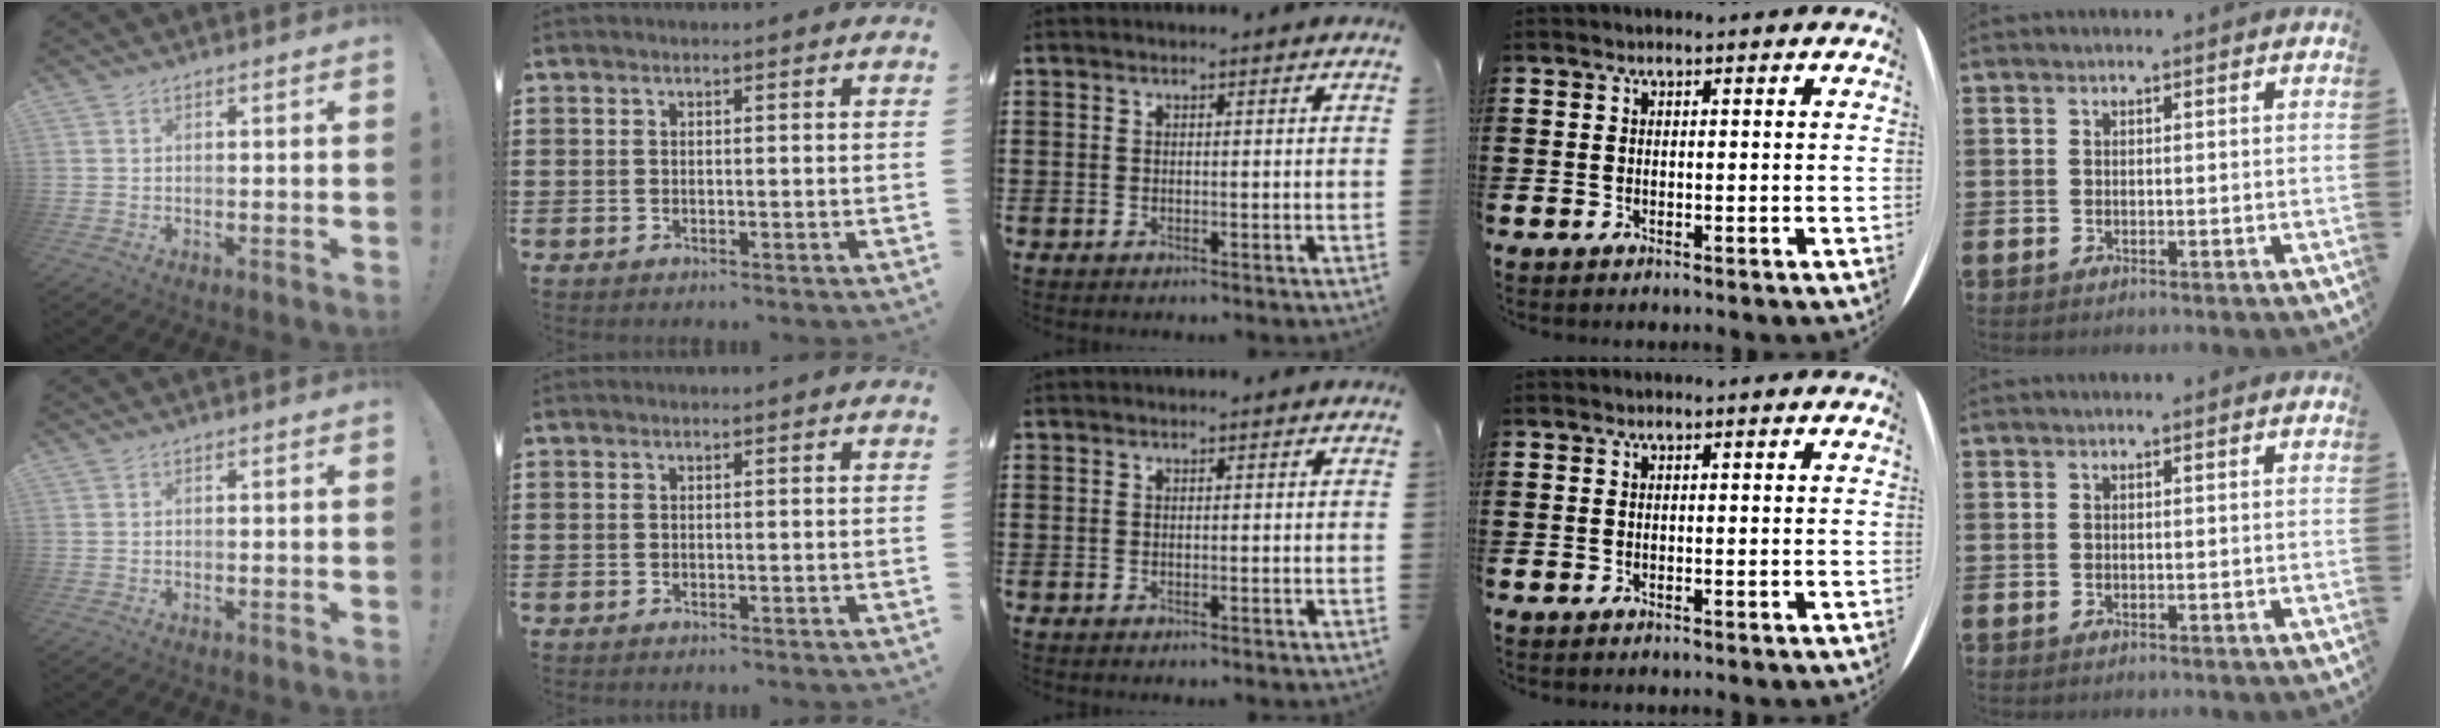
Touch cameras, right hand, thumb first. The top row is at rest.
{}